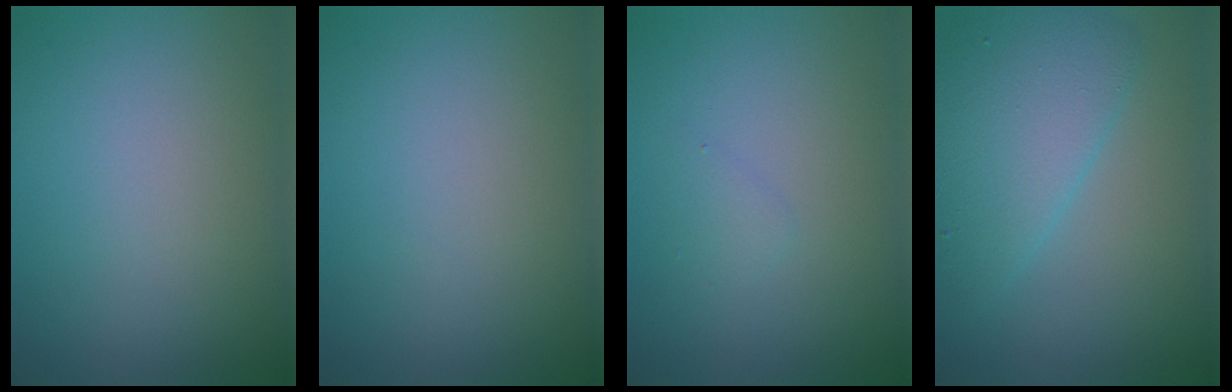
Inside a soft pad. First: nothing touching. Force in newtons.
{"total": 0.0}
{"total": 0.8, "press": 0.8, "slide": 0.1}
{"total": 5.0, "press": 5.0, "slide": 0.3}